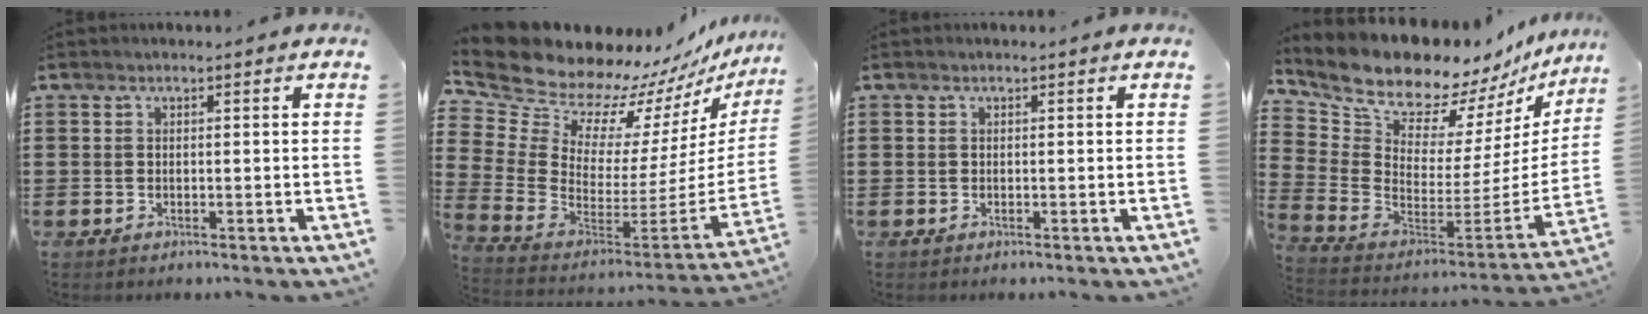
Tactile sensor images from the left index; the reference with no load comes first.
{"total": 11.3, "force": [10.3, 4.4, 1.6], "torque": [-0.100, -0.099, 0.179]}
{"total": 0.0}
{"total": 11.5, "force": [10.6, 3.8, 2.7], "torque": [-0.108, -0.087, 0.189]}